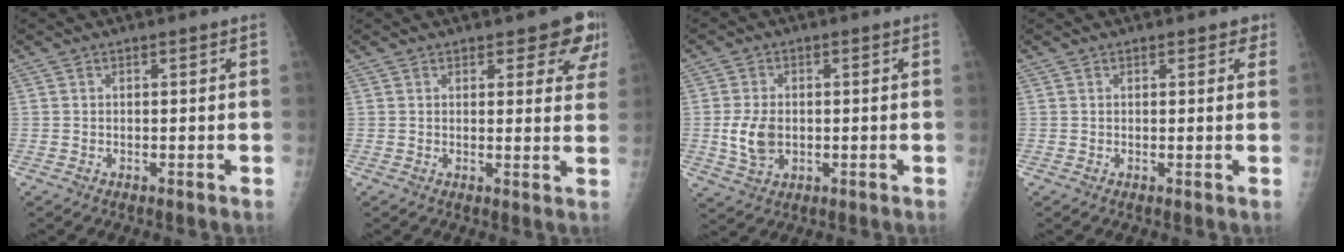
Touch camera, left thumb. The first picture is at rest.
{"total": 7.4, "force": [4.9, 3.2, 4.5], "torque": [-0.014, -0.024, 0.049]}
{"total": 6.3, "force": [-0.5, 4.4, 4.6], "torque": [-0.083, -0.003, -0.002]}
{"total": 1.9, "force": [1.3, 1.1, 0.9], "torque": [0.011, -0.003, 0.010]}